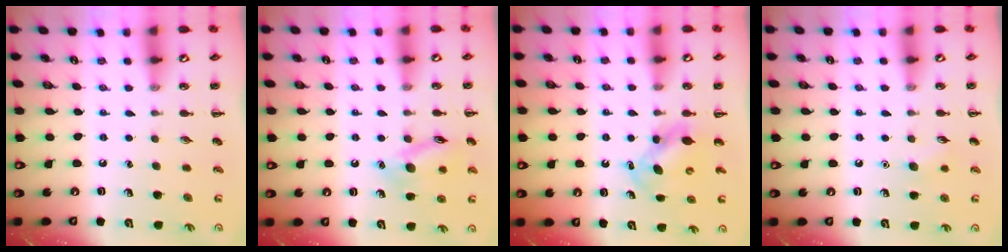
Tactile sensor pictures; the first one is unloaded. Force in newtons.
{"total": 12.0, "press": 12.0, "slide": 0.7}
{"total": 6.1, "press": 6.0, "slide": 0.7}
{"total": 5.6, "press": 5.4, "slide": 1.5}